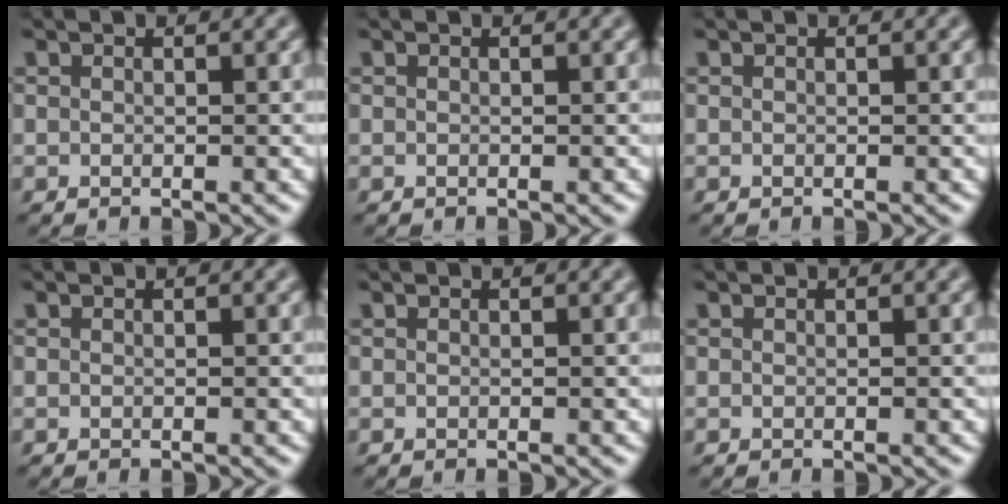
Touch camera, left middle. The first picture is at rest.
{"total": 0.0}
{"total": 0.0}
{"total": 0.0}
{"total": 0.0}
{"total": 0.0}